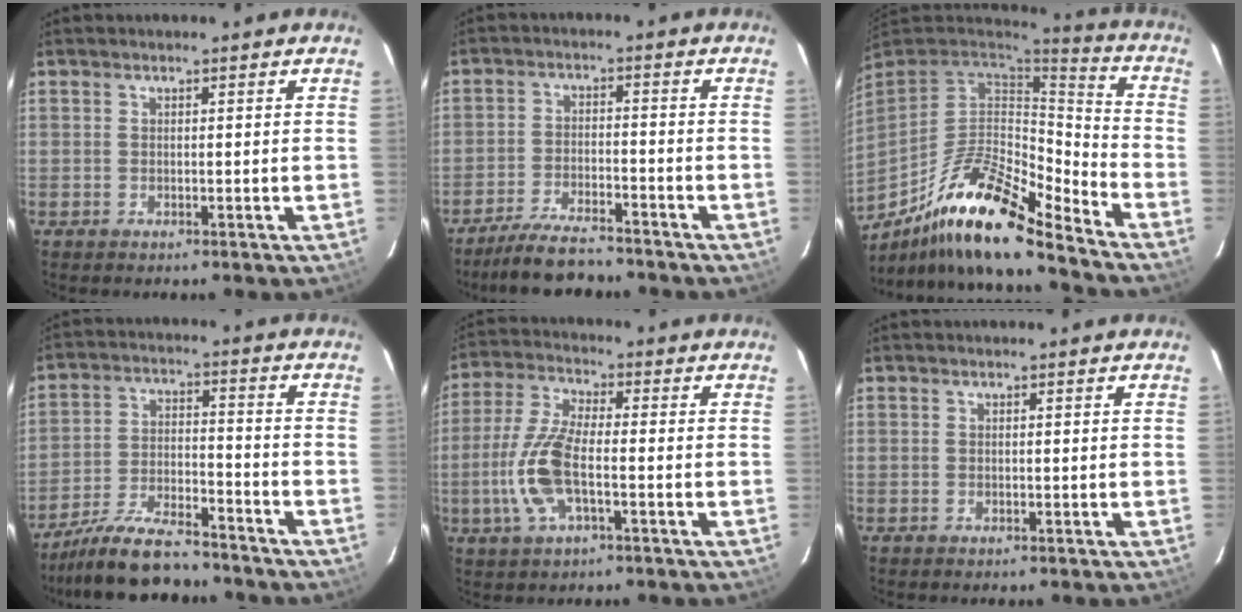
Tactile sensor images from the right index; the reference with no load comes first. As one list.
[{"total": 9.9, "force": [-8.7, 1.9, 4.1], "torque": [-0.102, -0.008, -0.148]}, {"total": 19.3, "force": [-13.4, 4.1, 13.2], "torque": [-0.245, -0.011, -0.253]}, {"total": 15.0, "force": [-13.1, 3.3, 6.5], "torque": [-0.143, -0.016, -0.221]}, {"total": 10.9, "force": [-2.8, 3.6, 9.9], "torque": [-0.221, 0.001, -0.058]}, {"total": 0.0}]